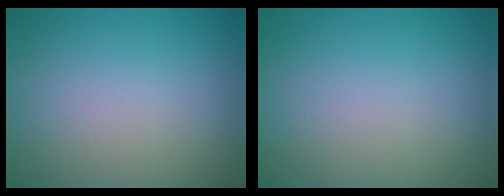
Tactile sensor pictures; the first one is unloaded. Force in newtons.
{"total": 0.0}